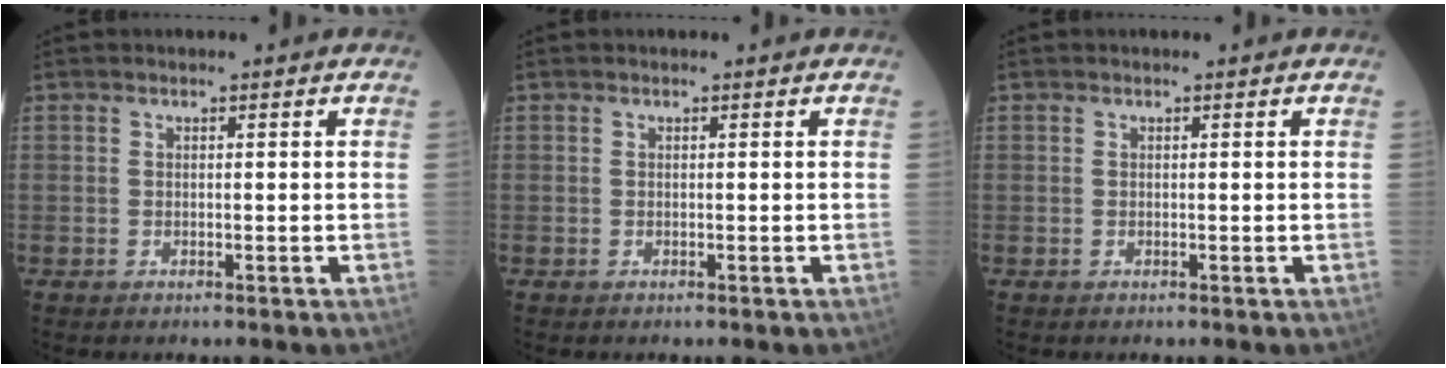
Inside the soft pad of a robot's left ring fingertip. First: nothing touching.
{"total": 0.0}
{"total": 0.0}